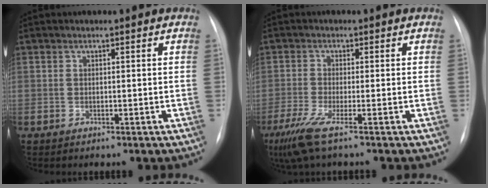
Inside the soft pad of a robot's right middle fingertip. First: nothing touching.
{"total": 5.7, "force": [-3.6, 0.2, 4.4], "torque": [-0.093, -0.021, -0.073]}